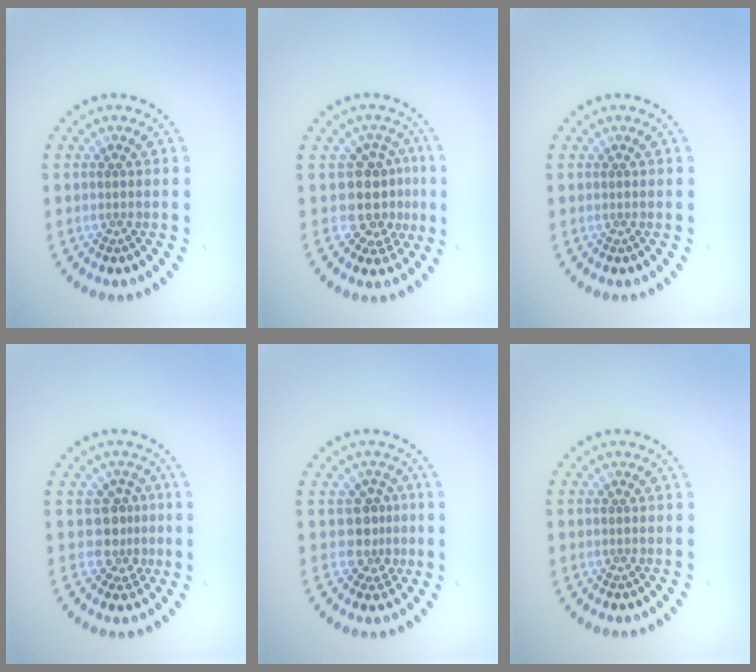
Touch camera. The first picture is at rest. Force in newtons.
{"total": 4.1, "press": 3.2, "slide": 2.5}
{"total": 0.0}
{"total": 2.5, "press": 1.9, "slide": 1.7}
{"total": 2.6, "press": 1.9, "slide": 1.8}
{"total": 0.0}